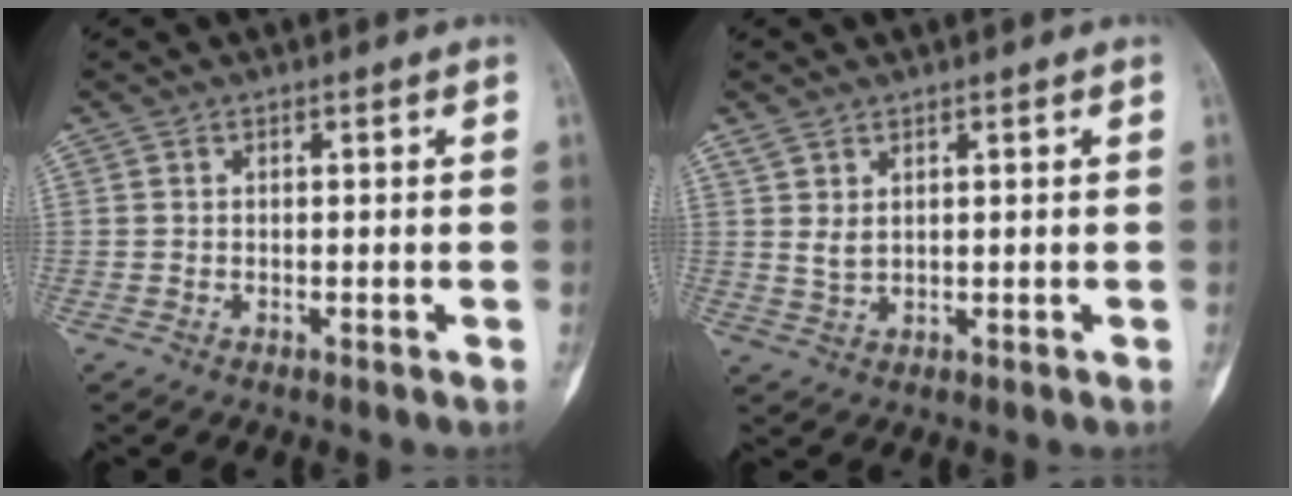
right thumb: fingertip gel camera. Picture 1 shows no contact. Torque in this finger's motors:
{"motor_torque": [0.07, 0.17, 0.29, -0.11, 0.10]}